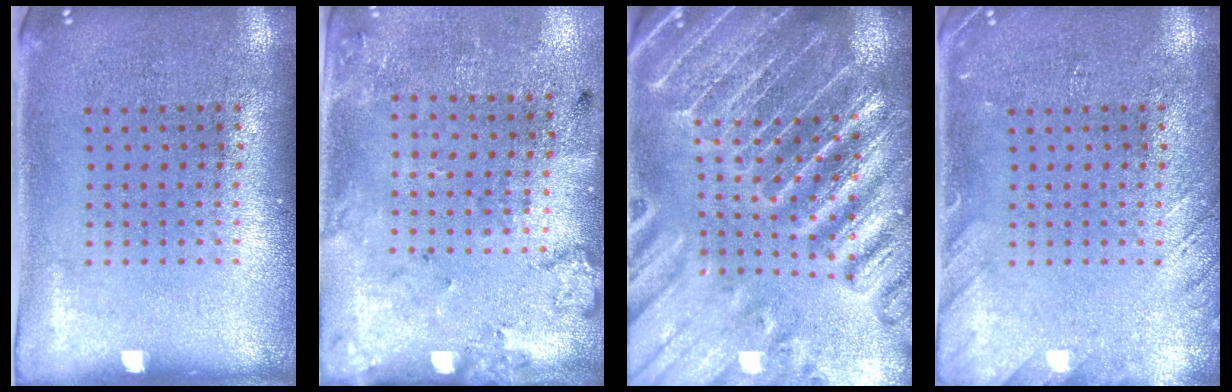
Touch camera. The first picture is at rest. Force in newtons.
{"total": 2.2, "press": 1.4, "slide": 1.7}
{"total": 4.4, "press": 4.0, "slide": 1.7}
{"total": 1.8, "press": 1.8, "slide": 0.1}